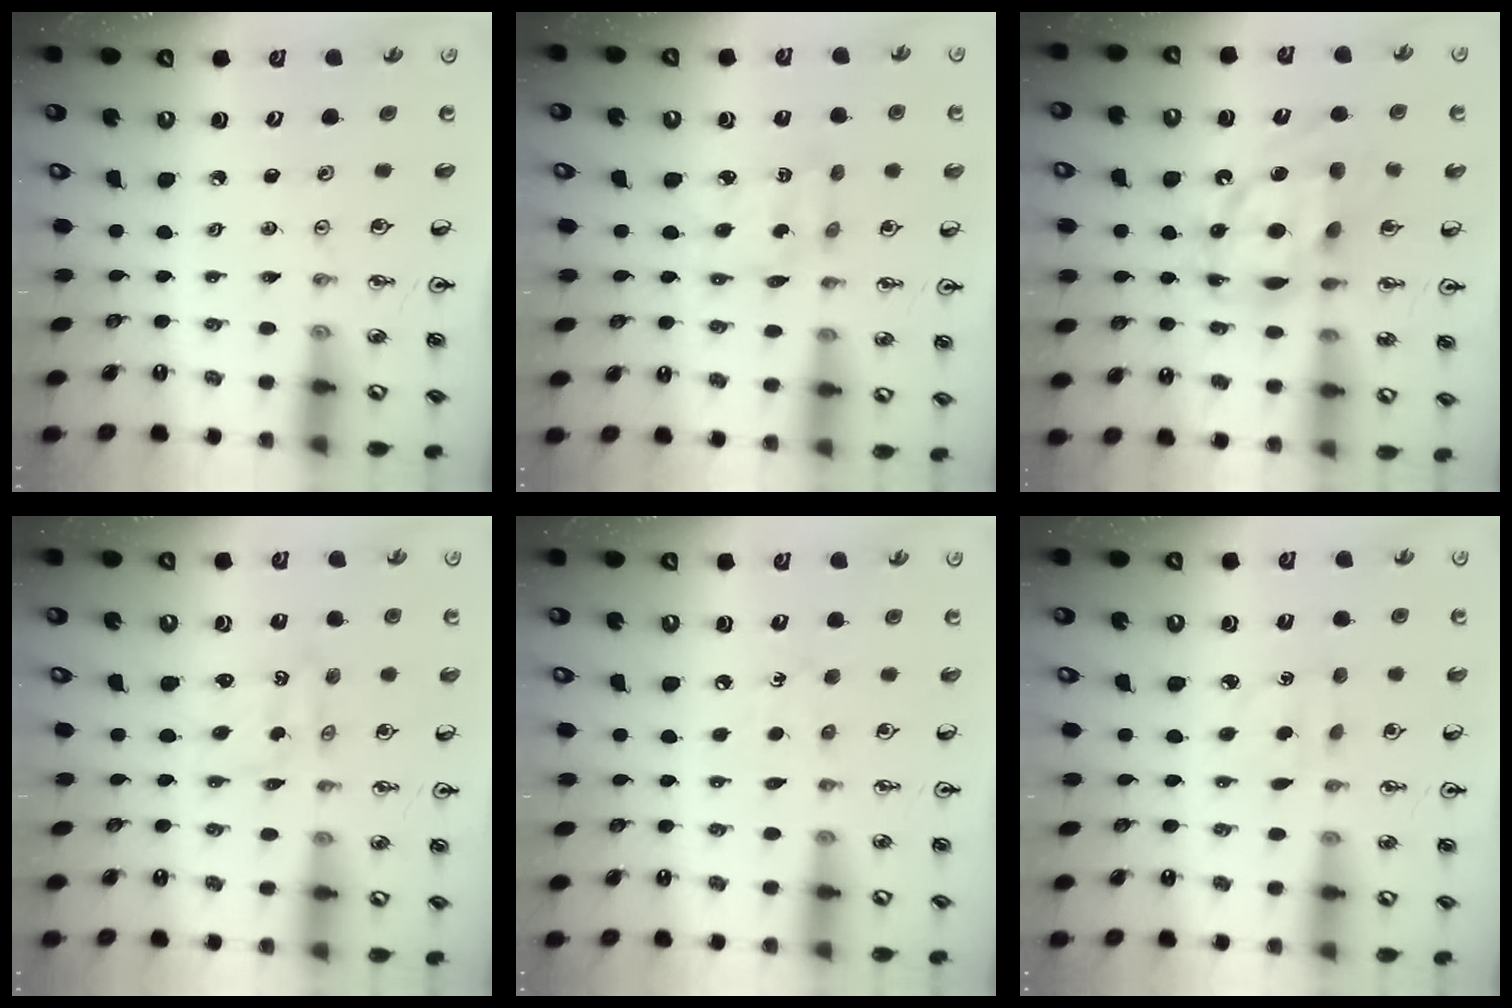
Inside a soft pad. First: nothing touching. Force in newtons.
{"total": 3.2, "press": 3.2, "slide": 0.3}
{"total": 14.6, "press": 14.5, "slide": 1.2}
{"total": 0.0}
{"total": 6.2, "press": 6.2, "slide": 0.7}
{"total": 2.6, "press": 2.5, "slide": 0.7}